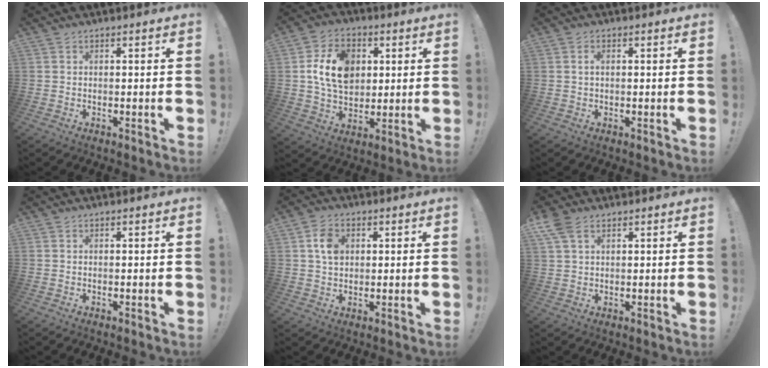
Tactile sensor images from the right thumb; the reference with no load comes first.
{"total": 15.7, "force": [3.3, 11.7, 10.0], "torque": [-0.172, -0.001, 0.066]}
{"total": 1.5, "force": [0.3, 0.9, 1.2], "torque": [-0.032, 0.007, 0.005]}
{"total": 0.0}
{"total": 6.7, "force": [1.6, 5.1, 3.9], "torque": [-0.058, 0.008, 0.030]}
{"total": 5.1, "force": [2.8, 2.8, 3.2], "torque": [-0.058, -0.006, 0.056]}